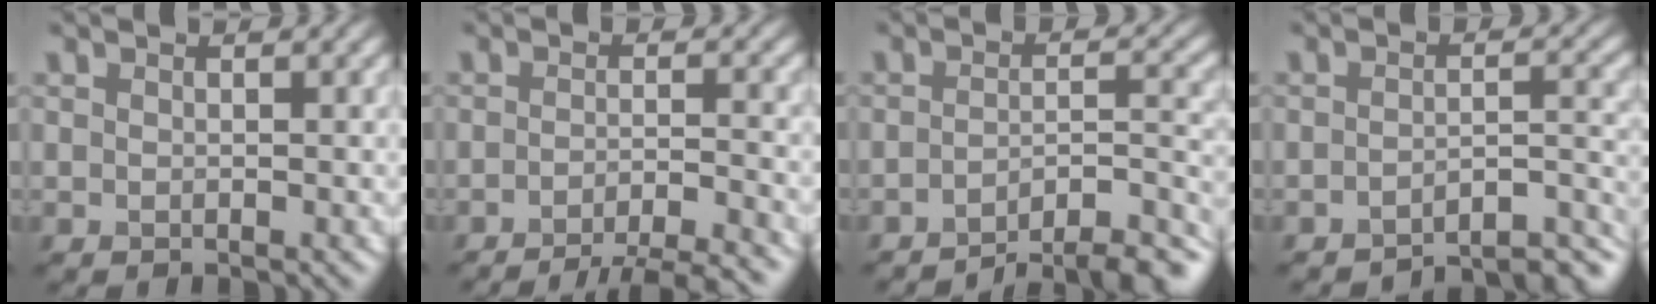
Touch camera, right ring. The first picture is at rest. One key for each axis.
{"total": 5.4, "fx": -4.2, "fy": 1.0, "fz": 3.2, "tx": -0.043, "ty": -0.004, "tz": -0.060}
{"total": 7.2, "fx": -5.9, "fy": 1.5, "fz": 3.8, "tx": -0.042, "ty": 0.009, "tz": -0.086}
{"total": 6.7, "fx": -6.0, "fy": 1.2, "fz": 2.7, "tx": -0.021, "ty": 0.007, "tz": -0.082}